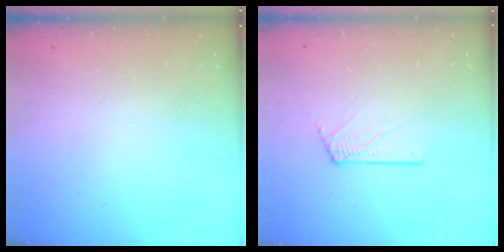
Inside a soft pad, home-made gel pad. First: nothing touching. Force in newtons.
{"total": 2.6, "press": 2.6, "slide": 0.2}